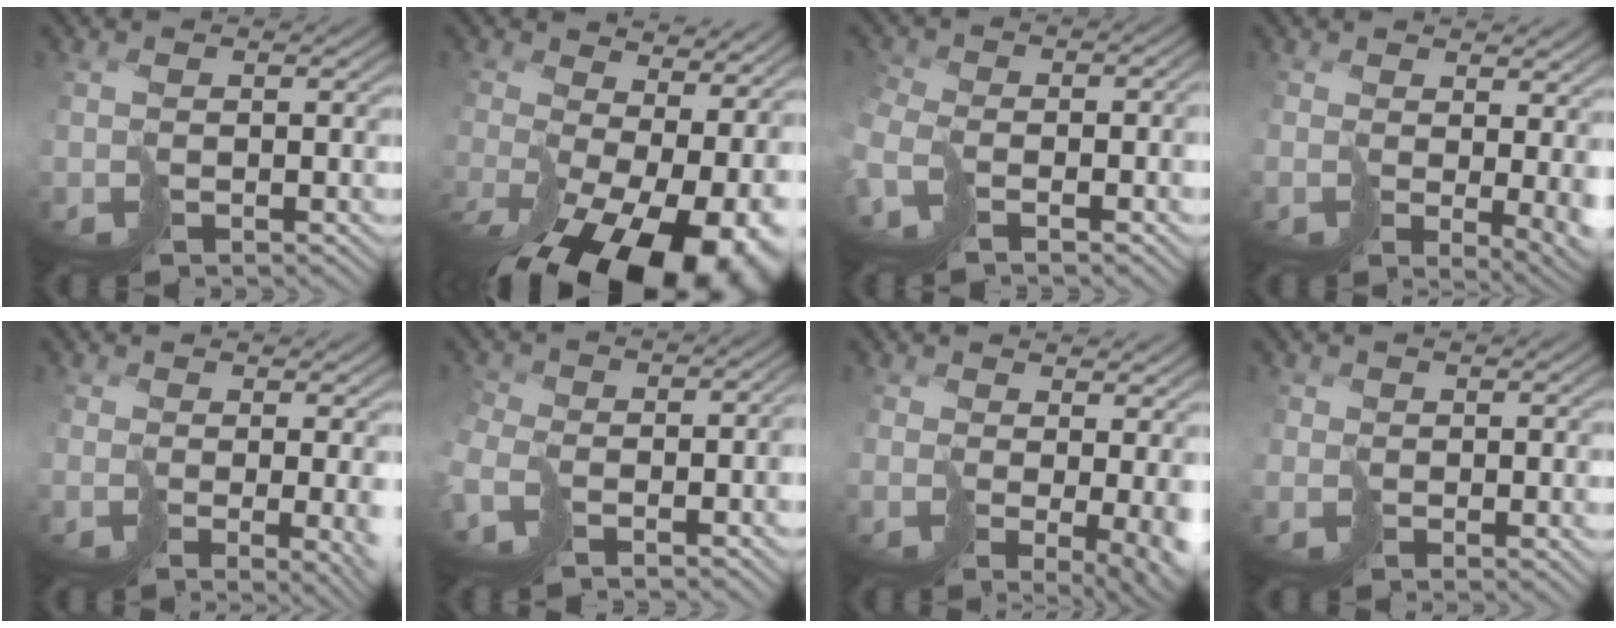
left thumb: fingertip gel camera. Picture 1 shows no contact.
{"total": 16.0, "force": [-5.6, 8.4, 12.5], "torque": [-0.205, -0.045, -0.046]}
{"total": 5.5, "force": [-3.9, 1.7, 3.5], "torque": [-0.079, -0.015, -0.063]}
{"total": 3.4, "force": [0.6, 1.5, 3.0], "torque": [-0.038, -0.024, 0.021]}
{"total": 3.6, "force": [-0.3, 0.4, 3.5], "torque": [-0.048, -0.020, 0.017]}
{"total": 5.9, "force": [-4.0, 2.1, 3.9], "torque": [-0.076, -0.017, -0.061]}
{"total": 5.9, "force": [0.1, 1.8, 5.6], "torque": [-0.090, -0.026, 0.019]}
{"total": 1.1, "force": [0.5, -0.1, -1.0], "torque": [0.020, 0.000, 0.006]}